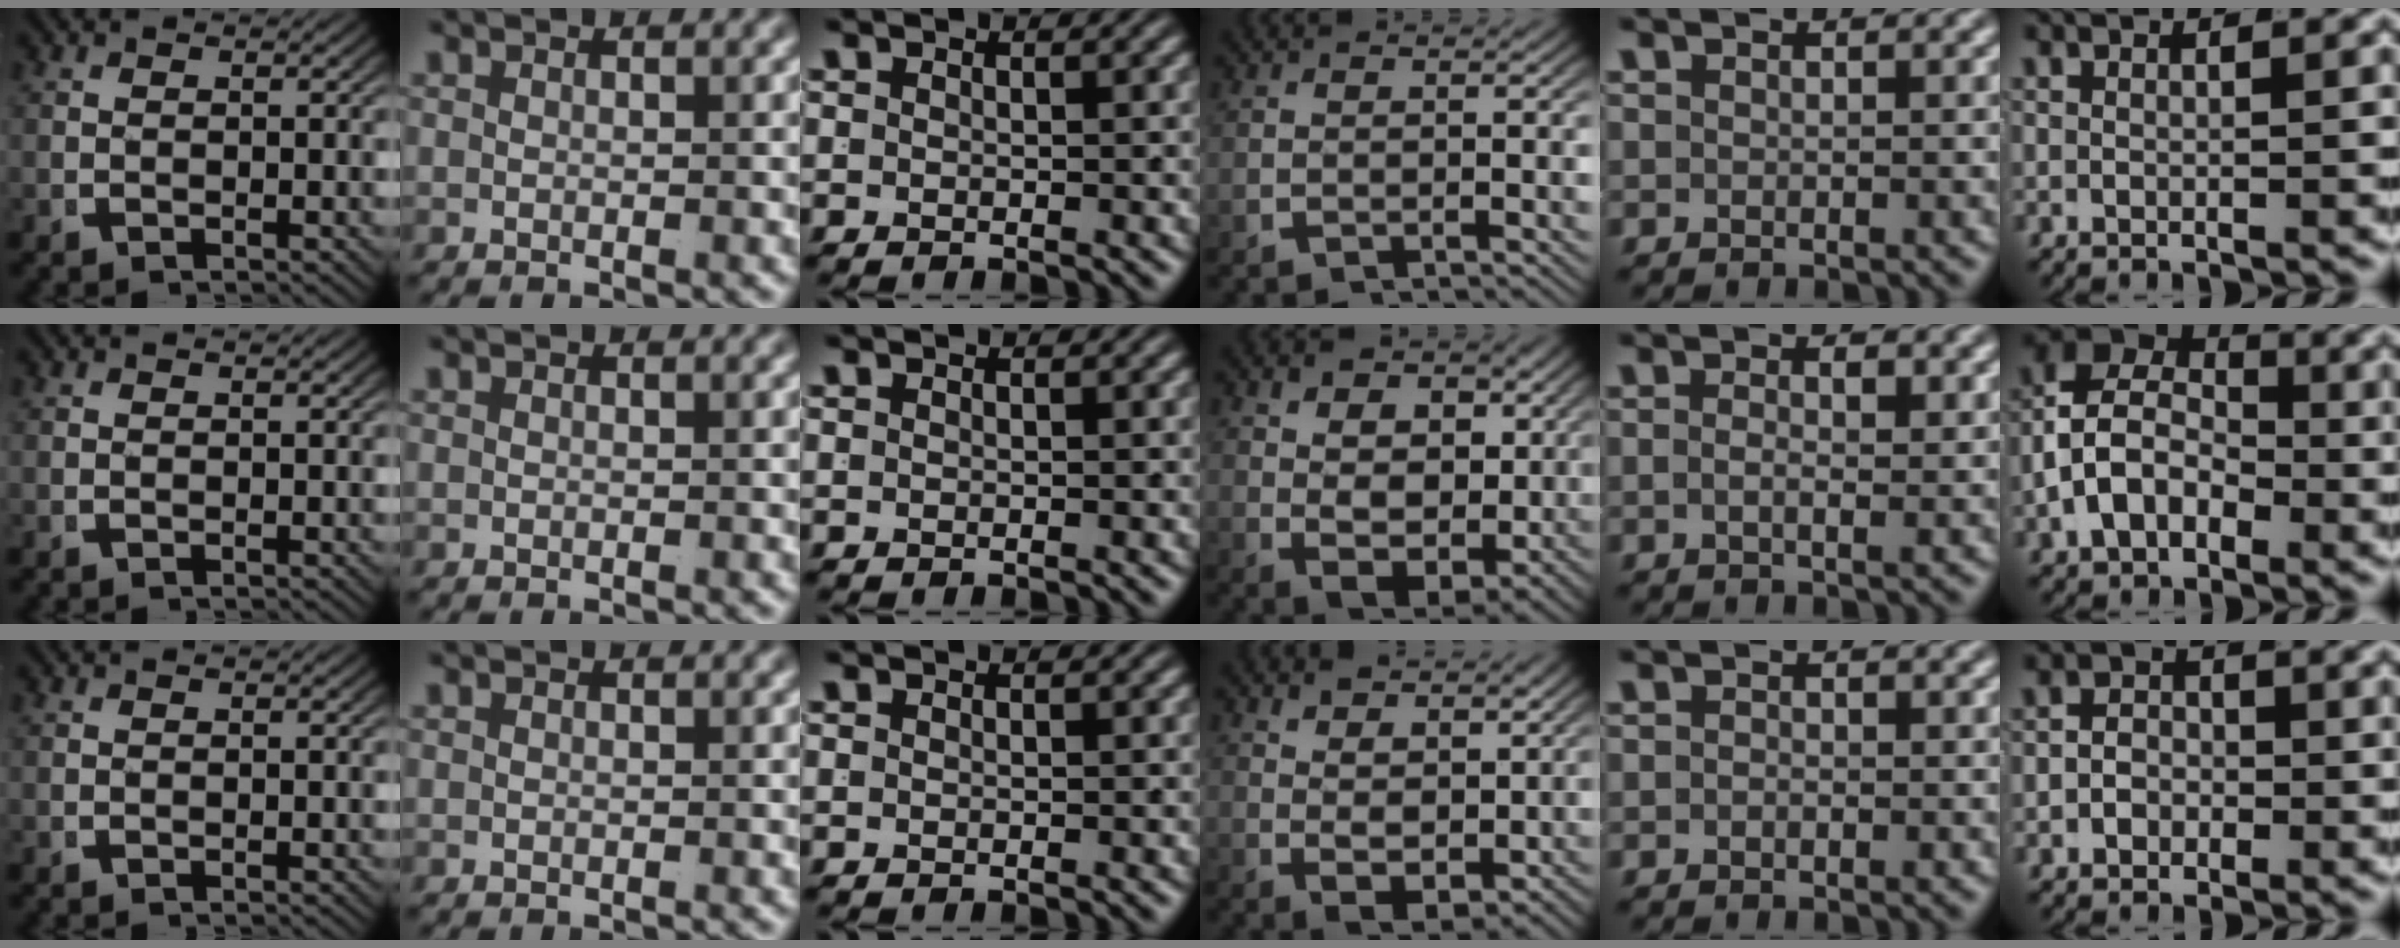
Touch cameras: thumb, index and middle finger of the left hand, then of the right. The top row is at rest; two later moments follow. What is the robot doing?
{"motion": "lift_and_place", "object": "shorts"}